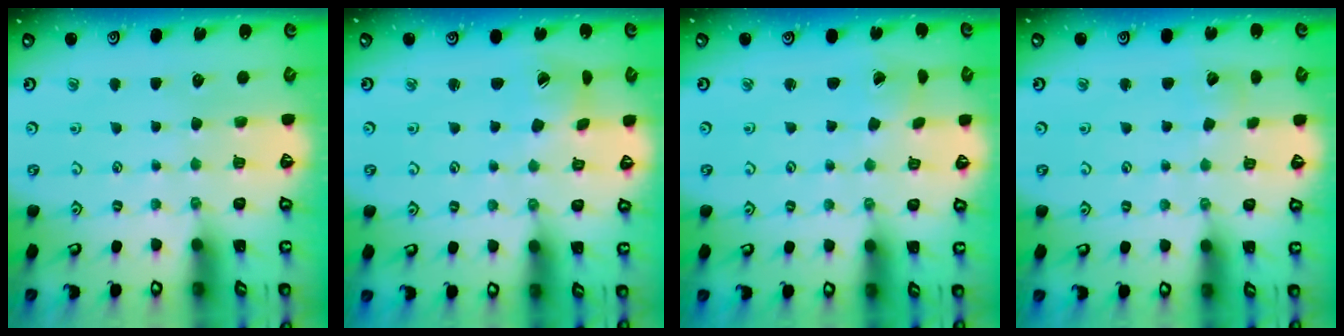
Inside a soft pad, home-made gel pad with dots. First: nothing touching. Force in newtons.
{"total": 3.7, "press": 3.7, "slide": 0.5}
{"total": 1.1, "press": 1.0, "slide": 0.4}
{"total": 3.0, "press": 3.0, "slide": 0.4}